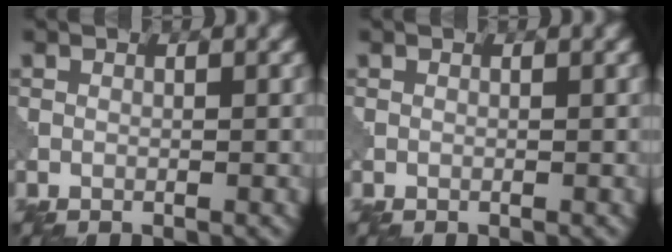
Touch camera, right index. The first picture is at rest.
{"total": 0.0}